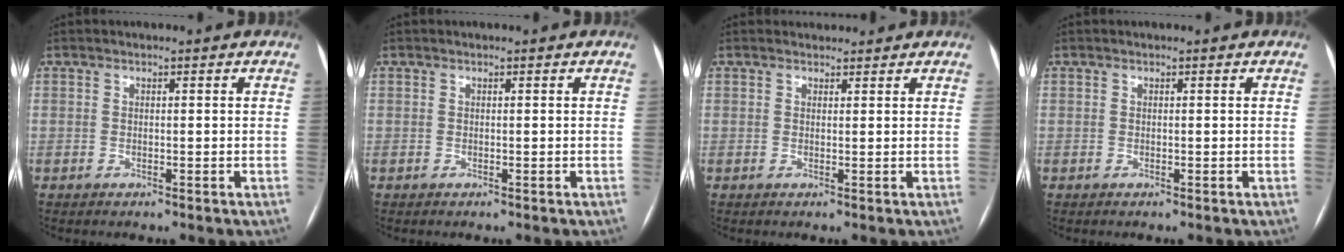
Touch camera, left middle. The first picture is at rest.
{"total": 0.0}
{"total": 1.9, "force": [1.7, 0.8, 0.0], "torque": [0.002, 0.014, 0.025]}
{"total": 0.0}